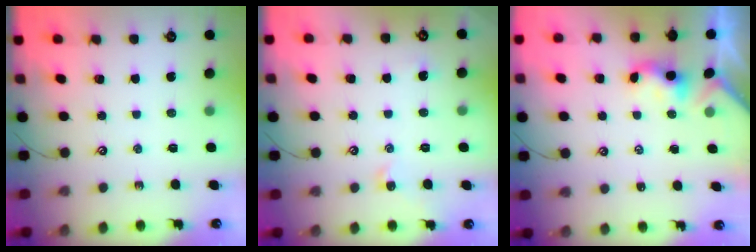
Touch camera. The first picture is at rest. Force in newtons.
{"total": 1.1, "press": 1.0, "slide": 0.4}
{"total": 0.9, "press": 0.9, "slide": 0.3}